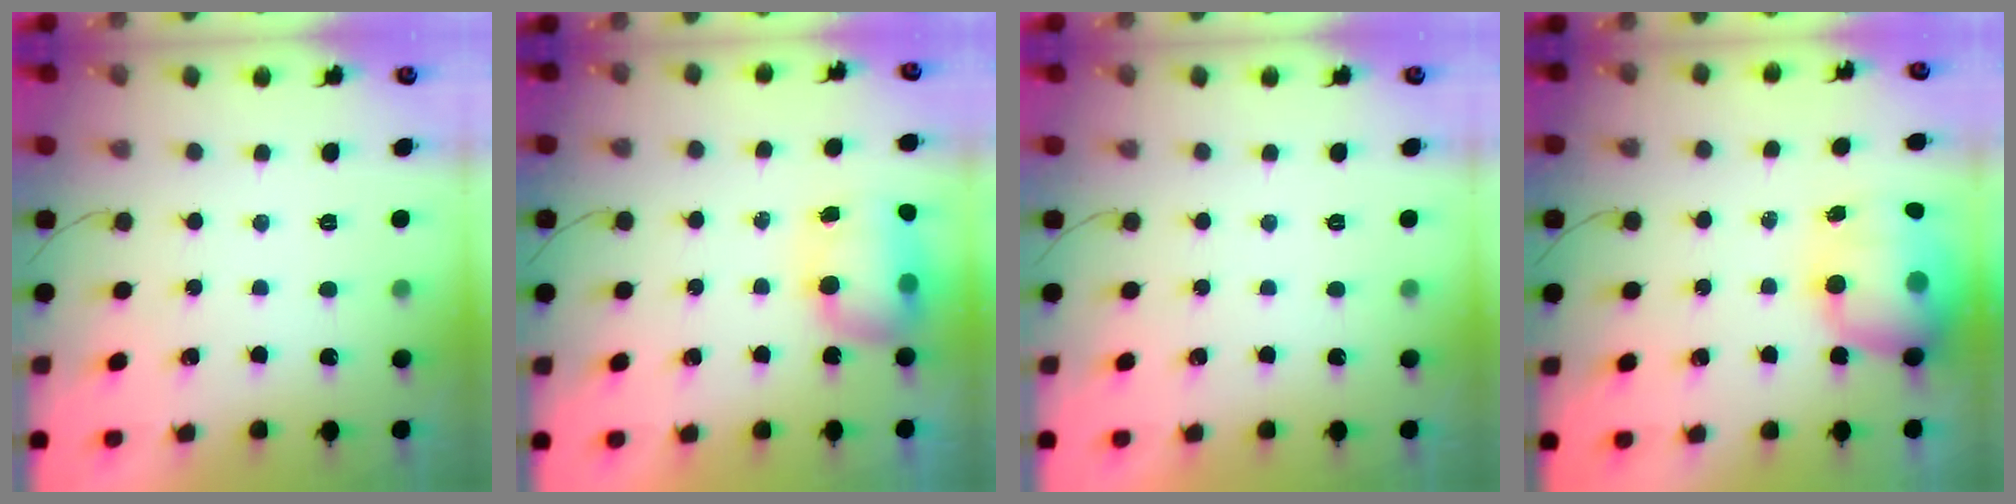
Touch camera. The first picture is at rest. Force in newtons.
{"total": 12.0, "press": 9.4, "slide": 7.5}
{"total": 0.0}
{"total": 14.3, "press": 13.8, "slide": 3.9}